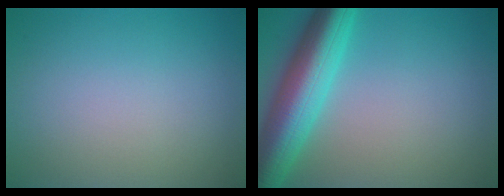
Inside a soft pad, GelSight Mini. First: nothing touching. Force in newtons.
{"total": 8.6, "press": 8.6, "slide": 0.4}